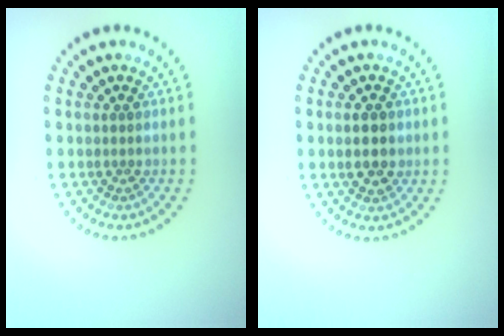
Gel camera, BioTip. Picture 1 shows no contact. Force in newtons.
{"total": 2.4, "press": 2.4, "slide": 0.3}